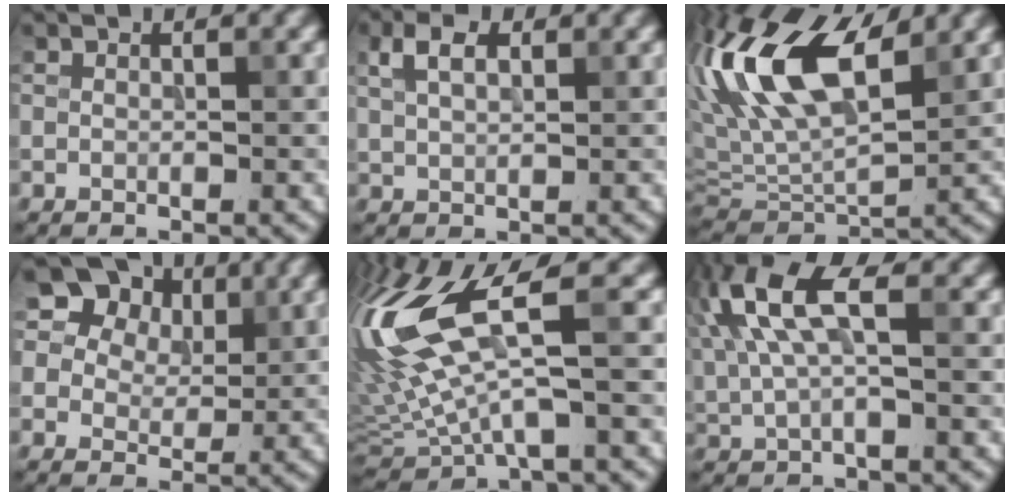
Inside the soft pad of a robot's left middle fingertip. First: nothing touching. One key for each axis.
{"total": 3.1, "fx": 1.5, "fy": 1.6, "fz": 2.1, "tx": -0.047, "ty": 0.005, "tz": 0.030}
{"total": 12.5, "fx": 4.2, "fy": 5.1, "fz": 10.5, "tx": -0.212, "ty": 0.028, "tz": 0.069}
{"total": 14.4, "fx": 8.1, "fy": 10.2, "fz": 6.2, "tx": -0.143, "ty": 0.047, "tz": 0.126}
{"total": 12.0, "fx": 2.2, "fy": 4.0, "fz": 11.0, "tx": -0.248, "ty": 0.000, "tz": 0.038}
{"total": 6.6, "fx": 1.9, "fy": 2.5, "fz": 5.8, "tx": -0.131, "ty": 0.013, "tz": 0.033}